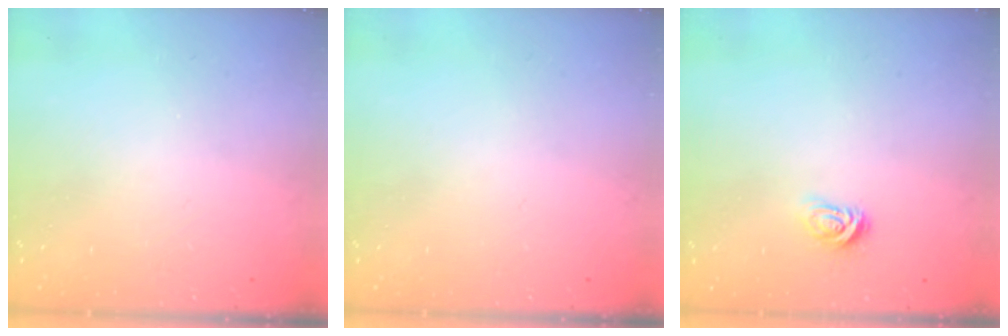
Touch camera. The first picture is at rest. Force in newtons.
{"total": 0.0}
{"total": 3.1, "press": 3.1, "slide": 0.4}